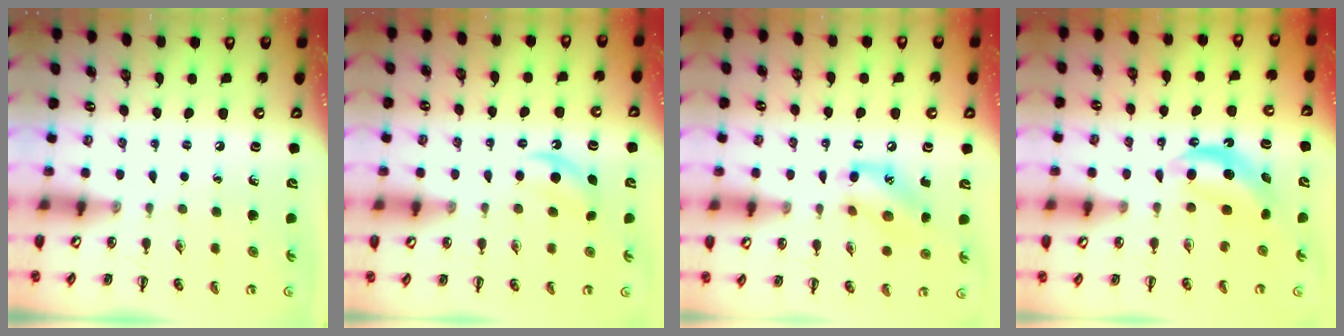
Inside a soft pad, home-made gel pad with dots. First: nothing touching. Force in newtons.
{"total": 5.0, "press": 4.7, "slide": 1.5}
{"total": 12.2, "press": 12.1, "slide": 1.6}
{"total": 6.3, "press": 6.2, "slide": 1.0}